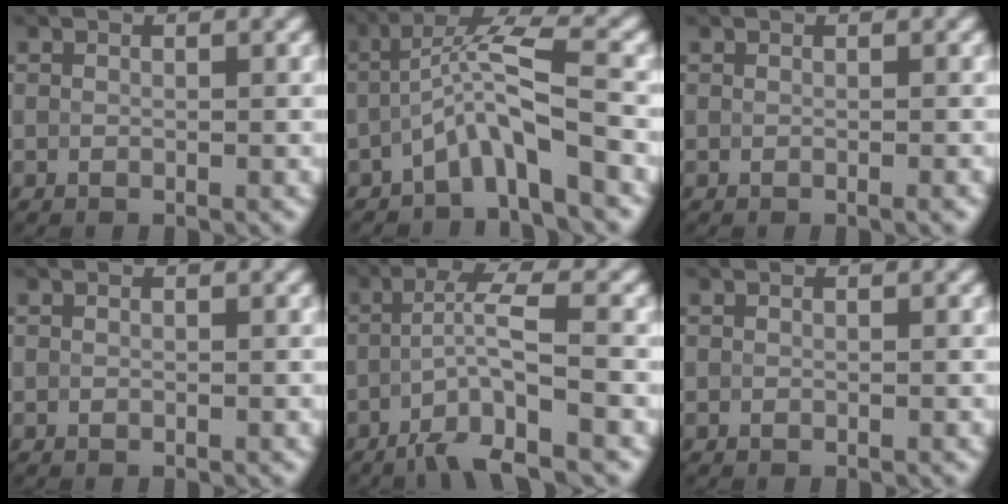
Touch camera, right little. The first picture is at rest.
{"total": 4.6, "force": [-2.0, 0.5, 4.1], "torque": [-0.079, 0.017, -0.047]}
{"total": 0.8, "force": [-0.4, 0.3, 0.7], "torque": [-0.007, 0.001, -0.011]}
{"total": 0.0}
{"total": 5.4, "force": [-2.4, 0.5, 4.9], "torque": [-0.085, 0.006, -0.055]}
{"total": 0.0}